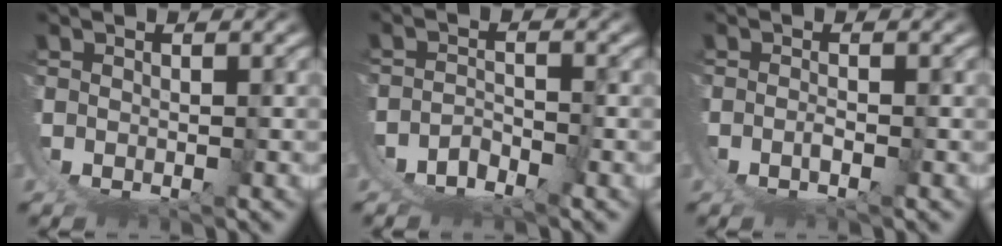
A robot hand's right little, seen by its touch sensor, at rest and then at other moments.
{"total": 6.5, "force": [-1.6, 5.6, 2.9], "torque": [-0.089, -0.032, -0.022]}
{"total": 1.4, "force": [-0.2, 0.8, 1.2], "torque": [-0.023, -0.003, -0.002]}